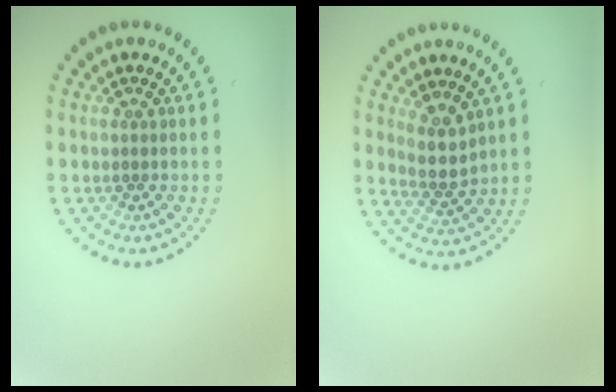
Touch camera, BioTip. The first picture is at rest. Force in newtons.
{"total": 2.5, "press": 1.9, "slide": 1.6}